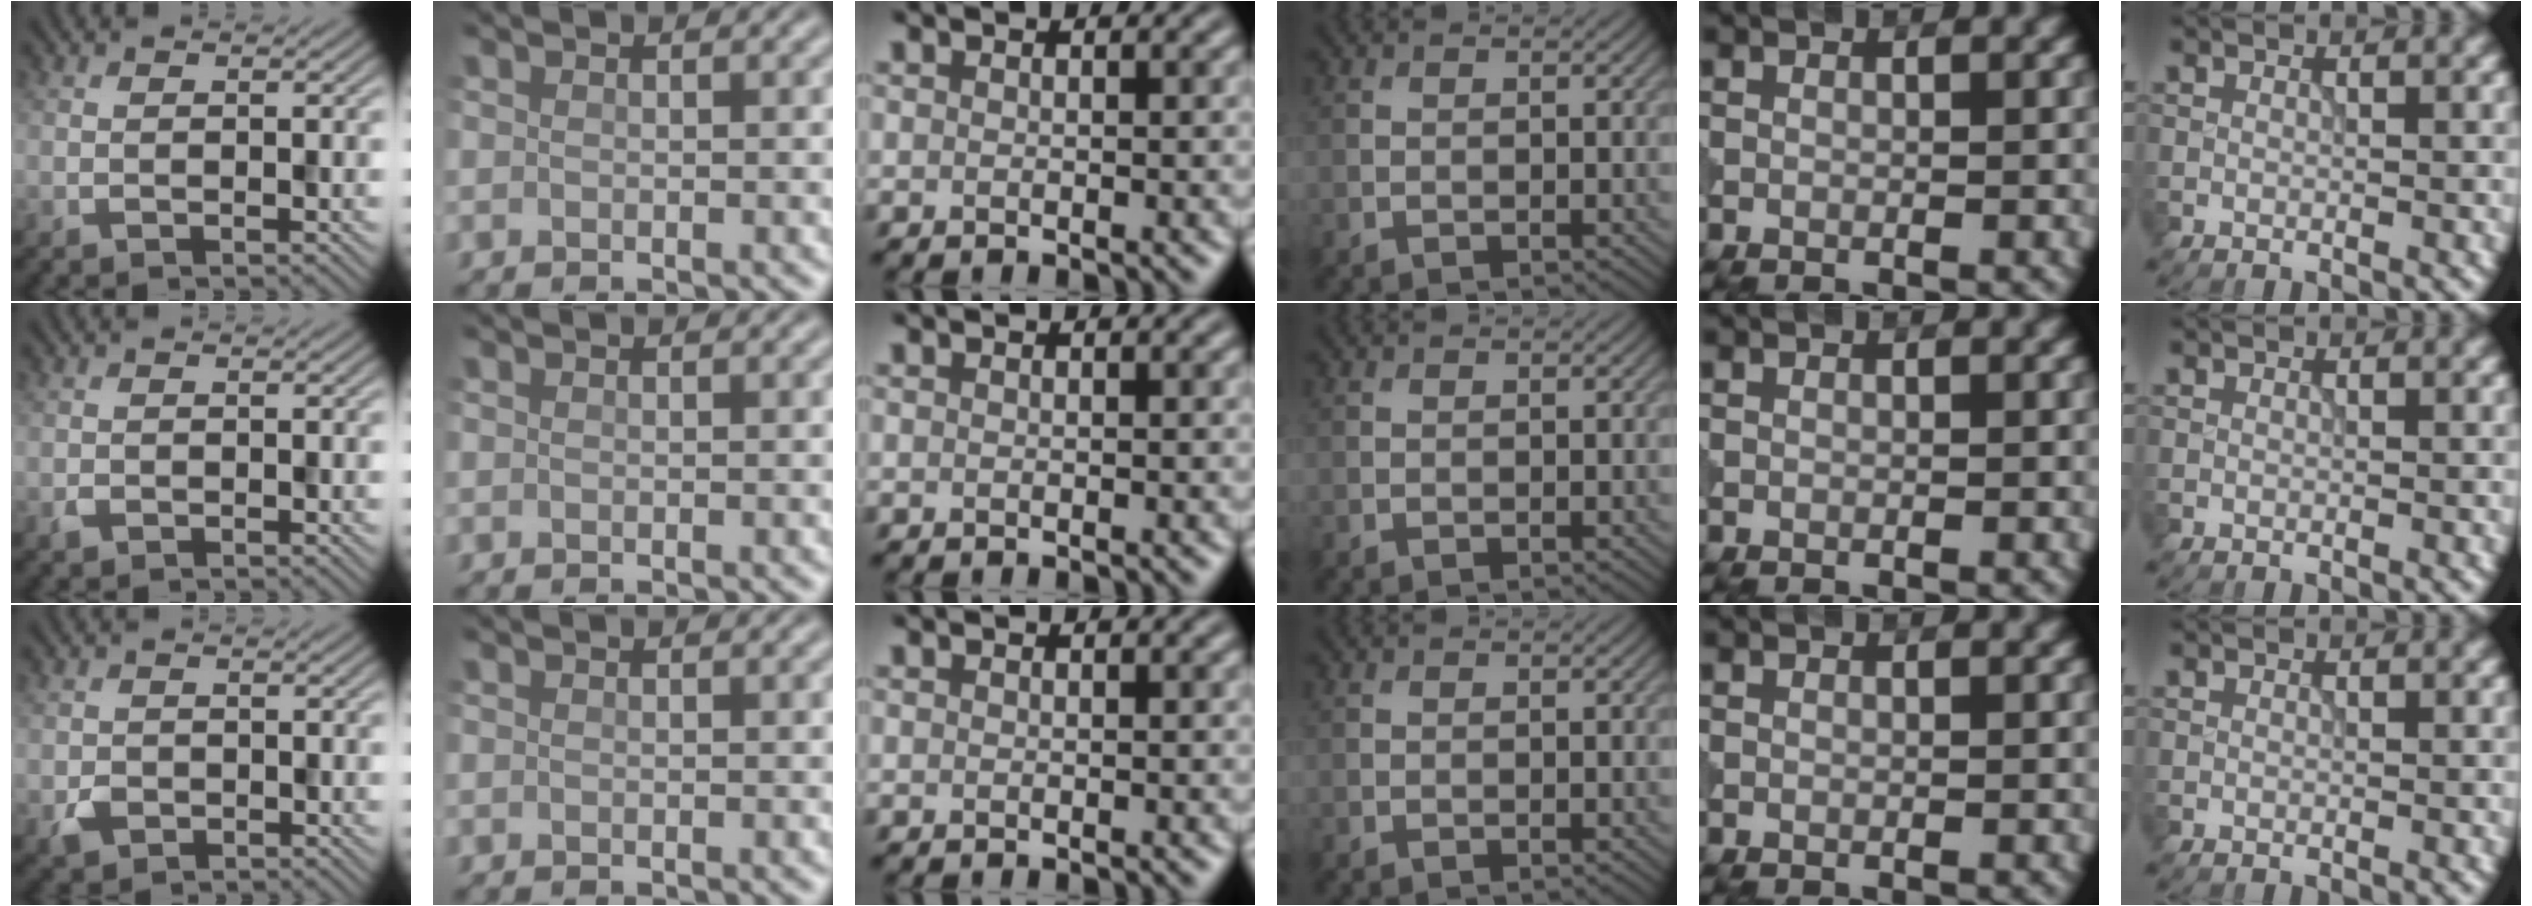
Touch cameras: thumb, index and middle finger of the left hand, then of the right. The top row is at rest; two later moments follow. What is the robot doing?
{"motion": "open", "object": "sandwich press"}